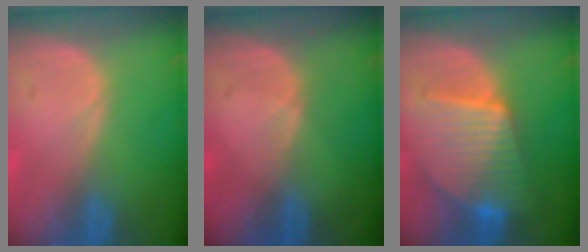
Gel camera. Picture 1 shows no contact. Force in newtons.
{"total": 0.7, "press": 0.5, "slide": 0.5}
{"total": 9.7, "press": 9.6, "slide": 0.6}